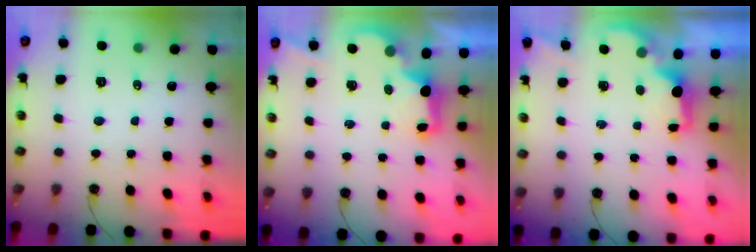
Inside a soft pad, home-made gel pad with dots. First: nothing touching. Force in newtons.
{"total": 3.0, "press": 2.9, "slide": 0.6}
{"total": 1.8, "press": 1.6, "slide": 0.7}